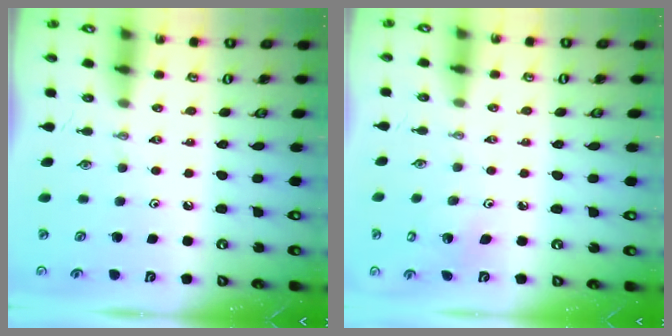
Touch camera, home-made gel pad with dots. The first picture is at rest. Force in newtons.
{"total": 4.0, "press": 4.0, "slide": 0.3}